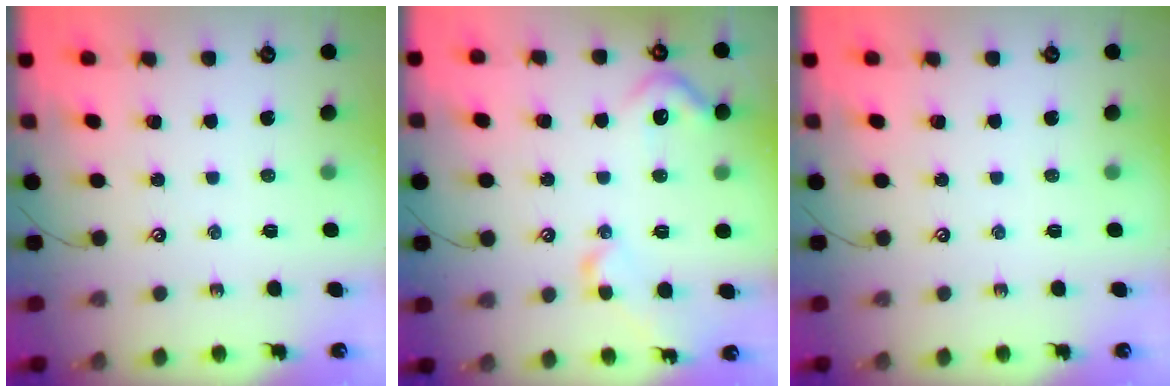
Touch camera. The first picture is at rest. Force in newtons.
{"total": 5.9, "press": 5.8, "slide": 0.8}
{"total": 0.0}